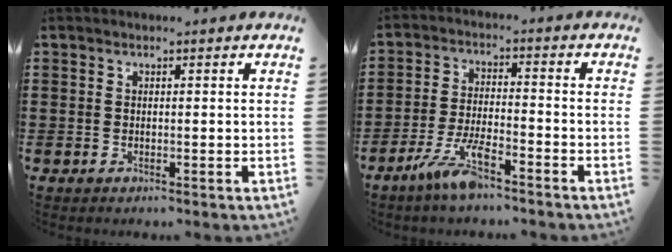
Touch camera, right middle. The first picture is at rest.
{"total": 6.9, "force": [-4.8, 1.3, 4.9], "torque": [-0.105, -0.004, -0.090]}